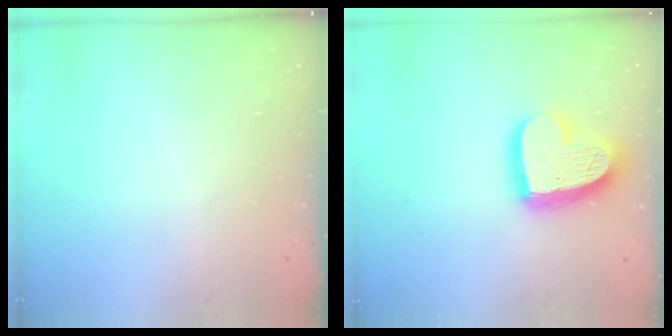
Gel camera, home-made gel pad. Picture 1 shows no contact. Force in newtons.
{"total": 18.7, "press": 18.7, "slide": 1.4}